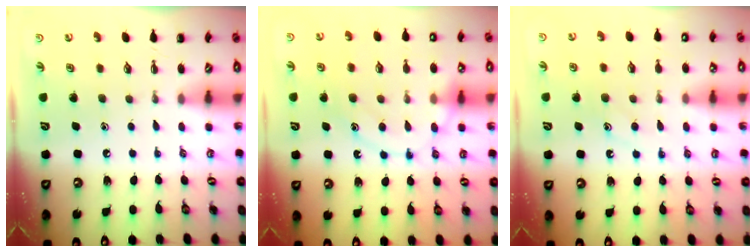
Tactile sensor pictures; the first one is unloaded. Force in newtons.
{"total": 13.8, "press": 13.8, "slide": 0.9}
{"total": 10.1, "press": 10.1, "slide": 0.8}